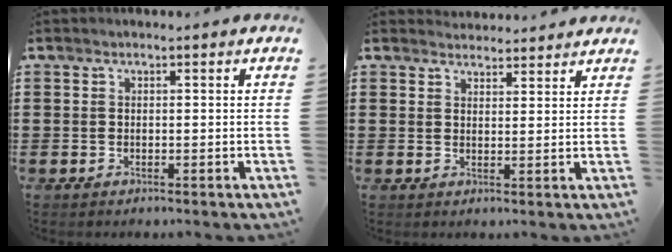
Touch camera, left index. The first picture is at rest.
{"total": 2.6, "force": [2.6, 0.3, 0.0], "torque": [-0.006, -0.006, 0.050]}